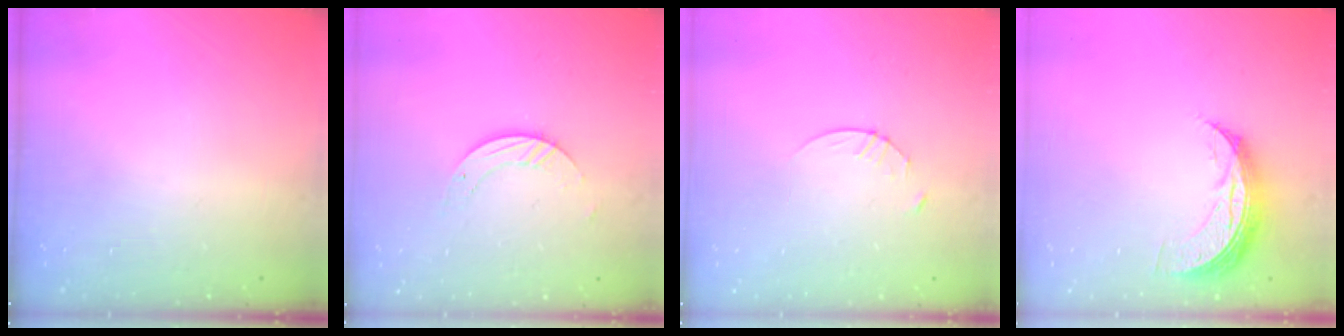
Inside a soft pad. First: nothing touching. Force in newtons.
{"total": 3.9, "press": 3.9, "slide": 0.1}
{"total": 2.9, "press": 2.9, "slide": 0.4}
{"total": 7.6, "press": 7.6, "slide": 0.7}